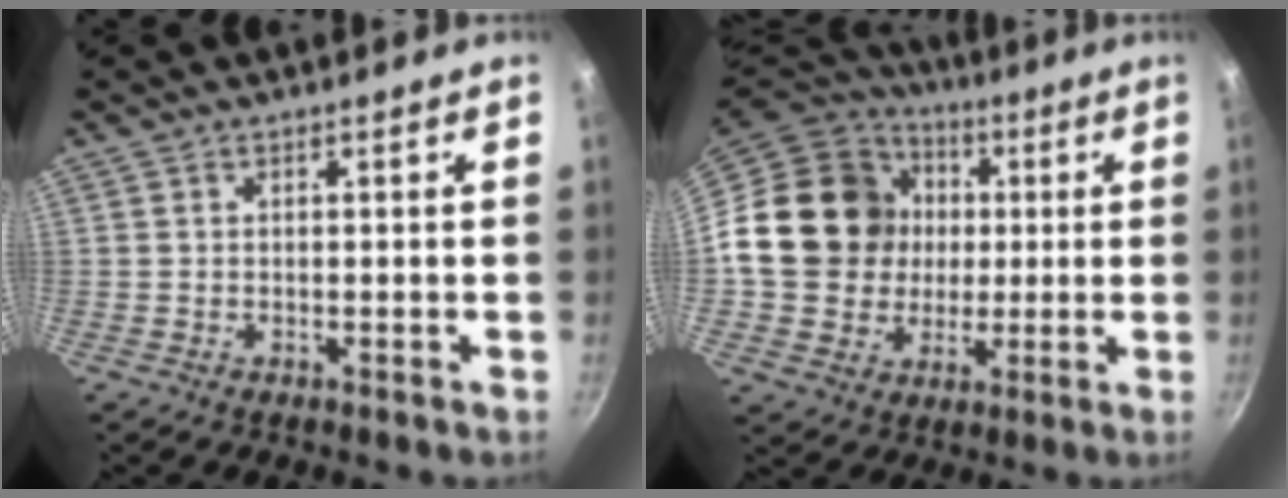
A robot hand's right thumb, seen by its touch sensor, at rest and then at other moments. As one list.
[{"total": 20.4, "force": [1.6, 17.9, 9.8], "torque": [-0.156, 0.021, 0.029]}]